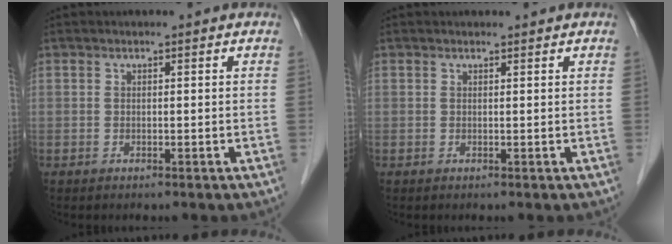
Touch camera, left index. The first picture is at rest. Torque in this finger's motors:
{"motor_torque": [-0.12, -0.03, -0.04, -0.01]}